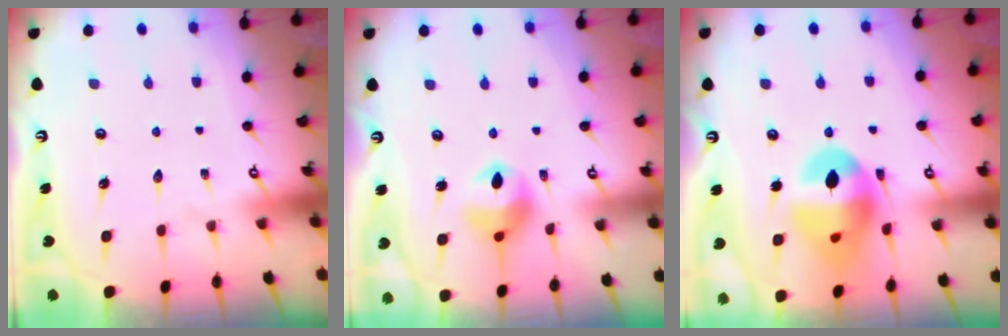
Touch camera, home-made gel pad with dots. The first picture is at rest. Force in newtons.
{"total": 10.3, "press": 10.2, "slide": 1.3}
{"total": 16.3, "press": 16.2, "slide": 1.7}